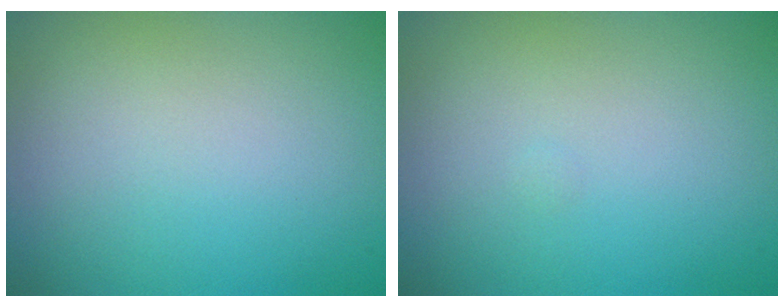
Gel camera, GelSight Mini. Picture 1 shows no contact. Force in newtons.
{"total": 0.0}